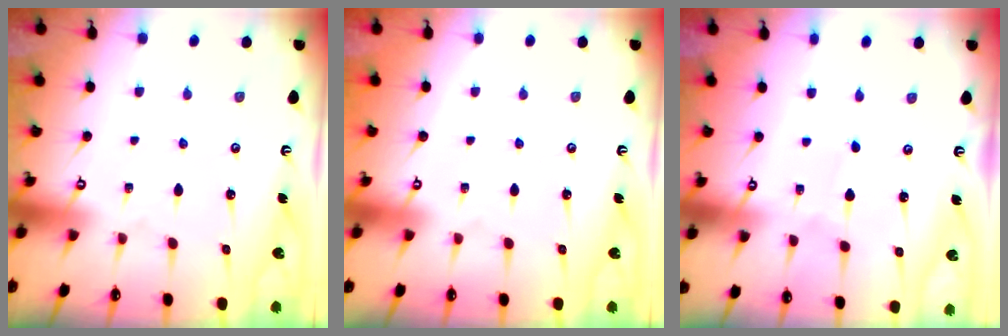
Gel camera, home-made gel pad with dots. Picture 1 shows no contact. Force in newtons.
{"total": 0.0}
{"total": 0.7, "press": 0.7, "slide": 0.0}